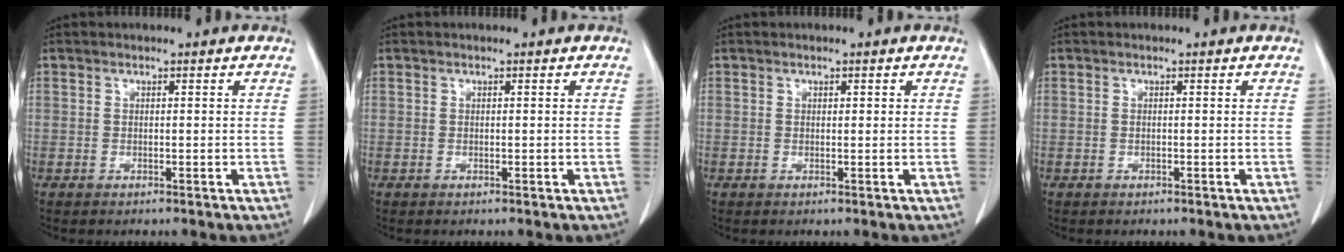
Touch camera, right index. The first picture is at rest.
{"total": 0.0}
{"total": 0.6, "force": [0.3, 0.2, 0.5], "torque": [-0.005, 0.000, 0.004]}
{"total": 0.0}